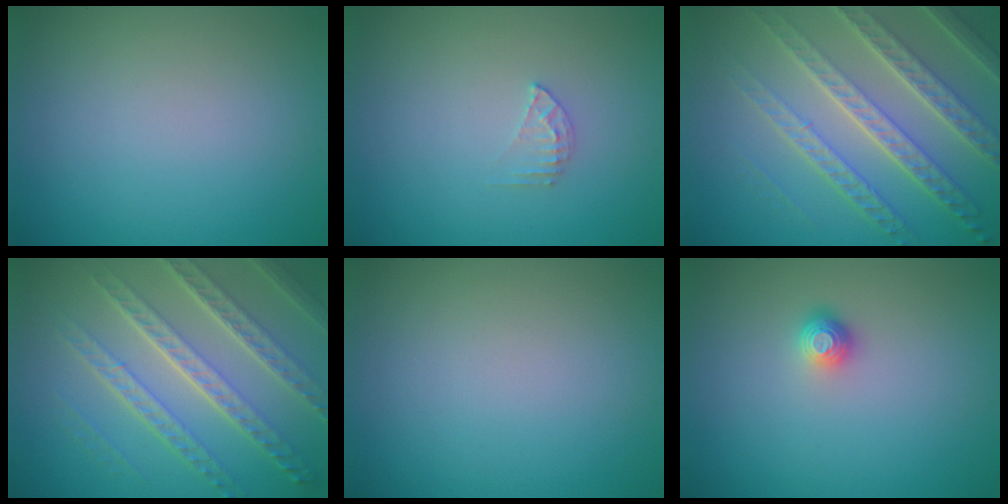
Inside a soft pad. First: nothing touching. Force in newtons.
{"total": 1.3, "press": 1.3, "slide": 0.1}
{"total": 8.1, "press": 5.5, "slide": 5.9}
{"total": 7.1, "press": 5.0, "slide": 5.0}
{"total": 0.0}
{"total": 1.2, "press": 1.0, "slide": 0.7}